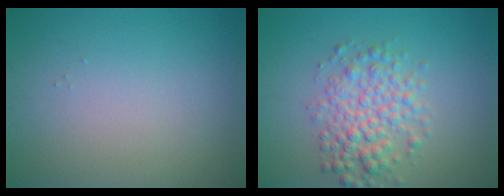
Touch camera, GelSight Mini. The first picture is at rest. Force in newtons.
{"total": 4.4, "press": 4.4, "slide": 0.0}